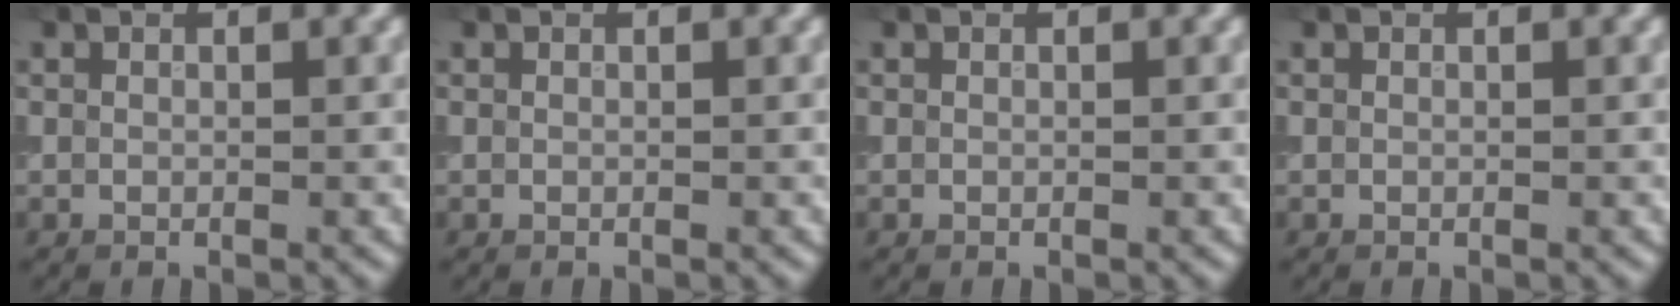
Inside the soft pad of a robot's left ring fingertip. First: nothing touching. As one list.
[{"total": 0.0}, {"total": 0.0}, {"total": 0.0}]